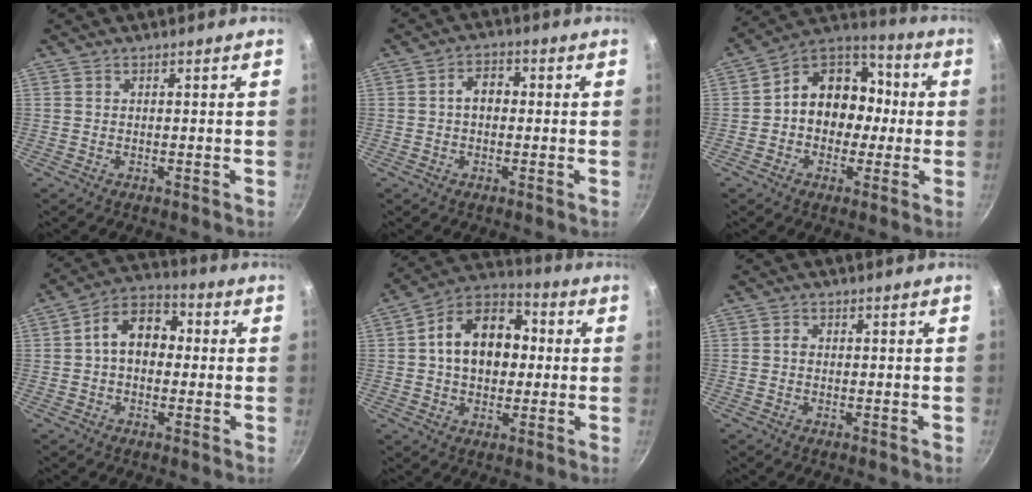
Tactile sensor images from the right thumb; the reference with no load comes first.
{"total": 4.5, "force": [0.1, 3.3, 3.0], "torque": [-0.030, 0.013, -0.003]}
{"total": 14.3, "force": [-0.5, 11.8, 8.1], "torque": [-0.072, 0.048, -0.026]}
{"total": 10.2, "force": [0.5, 7.4, 7.0], "torque": [-0.072, 0.032, -0.010]}
{"total": 15.7, "force": [1.4, 11.3, 10.8], "torque": [-0.135, 0.029, 0.005]}
{"total": 1.1, "force": [-0.1, 0.9, 0.5], "torque": [-0.010, 0.004, -0.002]}